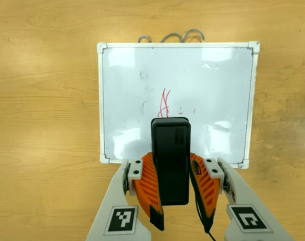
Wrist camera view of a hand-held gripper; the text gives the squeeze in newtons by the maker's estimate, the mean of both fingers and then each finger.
{"total": 8.9, "left": 7.5, "right": 10.3}